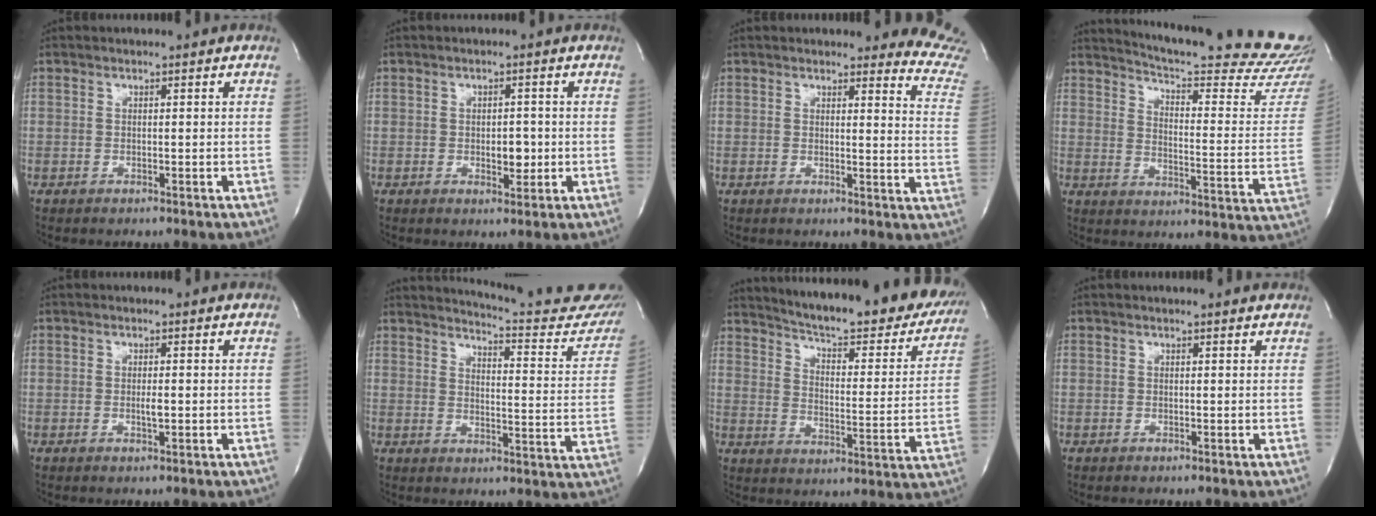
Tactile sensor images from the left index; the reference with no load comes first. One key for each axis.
{"total": 2.8, "fx": -1.1, "fy": 1.5, "fz": 2.1, "tx": -0.027, "ty": -0.009, "tz": -0.014}
{"total": 11.4, "fx": 11.4, "fy": 0.9, "fz": 1.2, "tx": 0.023, "ty": -0.118, "tz": 0.072}
{"total": 25.4, "fx": 23.7, "fy": 0.5, "fz": 9.2, "tx": -0.139, "ty": -0.136, "tz": 0.281}
{"total": 1.2, "fx": -0.8, "fy": 0.1, "fz": 0.9, "tx": -0.017, "ty": -0.010, "tz": -0.013}
{"total": 19.6, "fx": 18.9, "fy": 1.5, "fz": 5.3, "tx": -0.065, "ty": -0.112, "tz": 0.208}
{"total": 27.4, "fx": 23.4, "fy": 5.8, "fz": 13.1, "tx": -0.193, "ty": -0.075, "tz": 0.284}
{"total": 2.2, "fx": 2.1, "fy": 0.6, "fz": 0.4, "tx": -0.009, "ty": 0.001, "tz": 0.010}